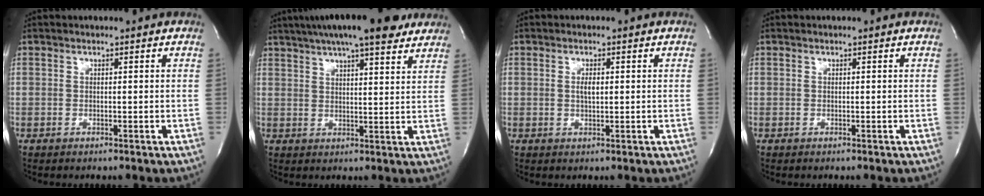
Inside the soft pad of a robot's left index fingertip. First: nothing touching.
{"total": 17.7, "force": [14.1, 3.0, 10.4], "torque": [-0.177, 0.039, 0.195]}
{"total": 1.8, "force": [0.2, 0.6, 1.7], "torque": [-0.035, -0.001, 0.005]}
{"total": 0.0}